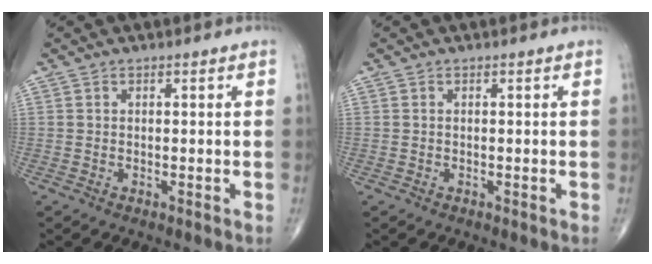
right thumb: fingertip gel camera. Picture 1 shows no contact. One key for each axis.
{"total": 0.0}